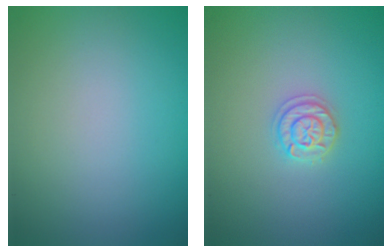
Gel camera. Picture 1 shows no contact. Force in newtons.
{"total": 1.7, "press": 1.7, "slide": 0.2}